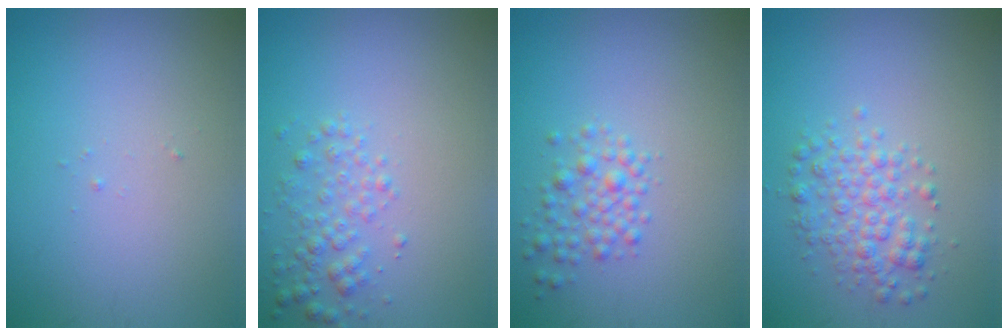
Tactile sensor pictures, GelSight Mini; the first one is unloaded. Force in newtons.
{"total": 2.3, "press": 2.3, "slide": 0.0}
{"total": 2.3, "press": 2.3, "slide": 0.1}
{"total": 3.2, "press": 3.2, "slide": 0.1}